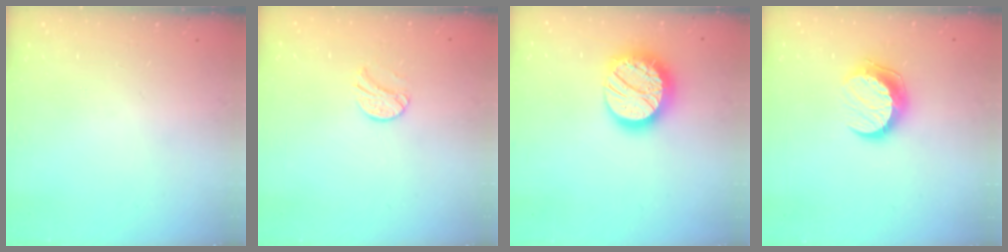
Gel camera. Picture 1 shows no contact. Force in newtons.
{"total": 9.1, "press": 9.1, "slide": 0.6}
{"total": 18.8, "press": 18.7, "slide": 1.5}
{"total": 10.4, "press": 10.3, "slide": 1.1}